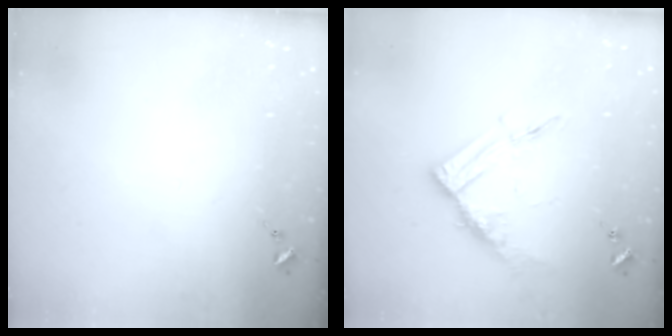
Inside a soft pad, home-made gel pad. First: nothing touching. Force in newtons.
{"total": 11.9, "press": 11.9, "slide": 0.6}